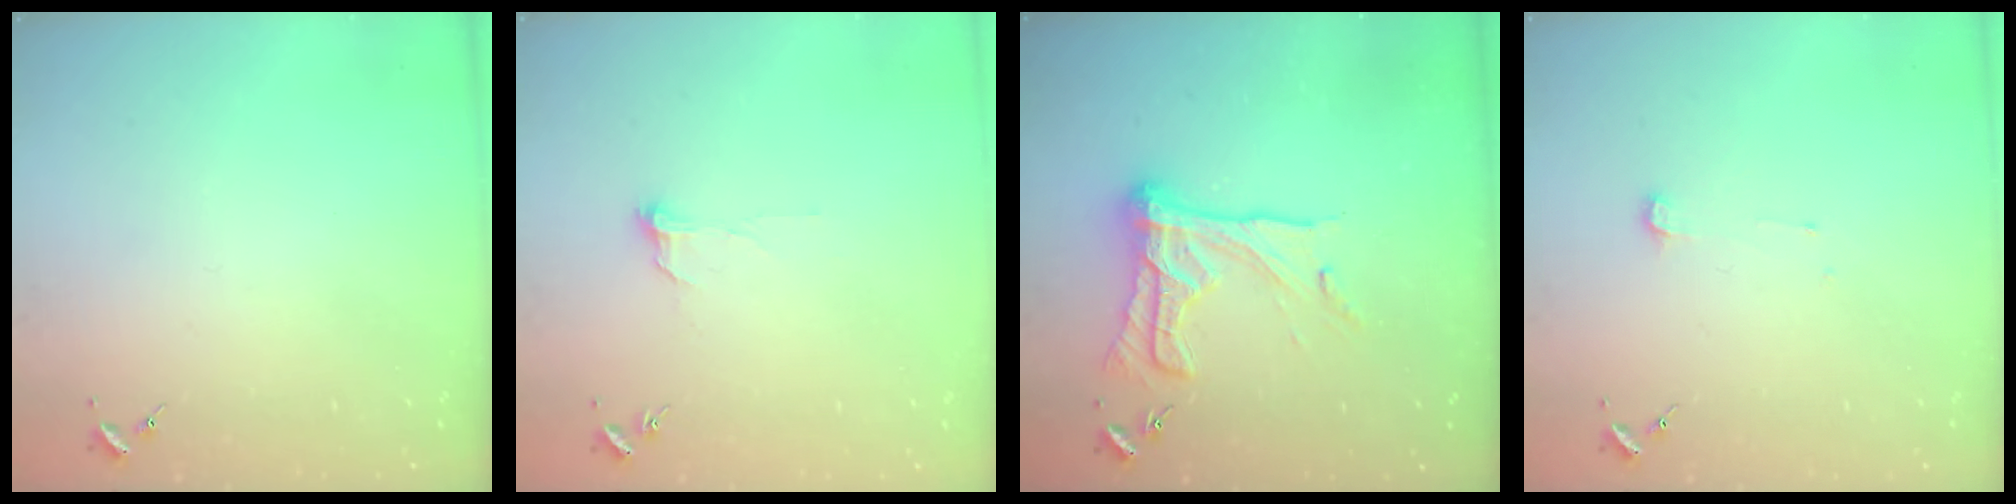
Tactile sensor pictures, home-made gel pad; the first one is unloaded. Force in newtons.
{"total": 5.5, "press": 5.5, "slide": 0.5}
{"total": 18.1, "press": 18.0, "slide": 1.3}
{"total": 3.6, "press": 3.6, "slide": 0.4}